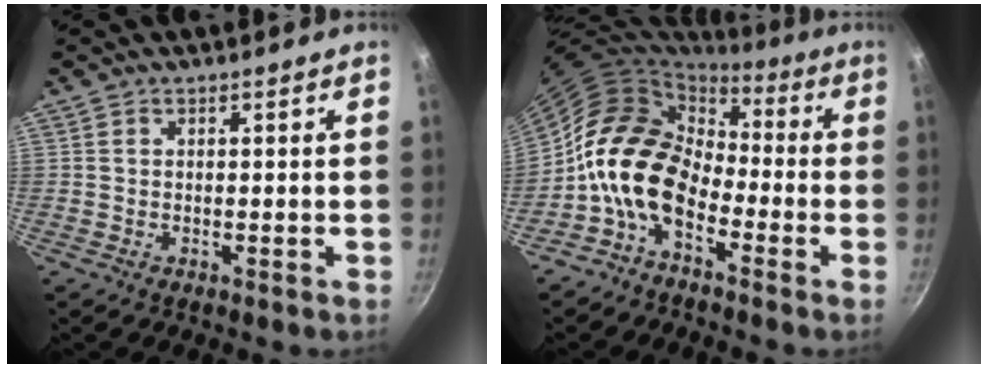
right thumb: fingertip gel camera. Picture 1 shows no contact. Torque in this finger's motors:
{"motor_torque": [0.06, 0.97, 1.39, -1.38, 0.51]}